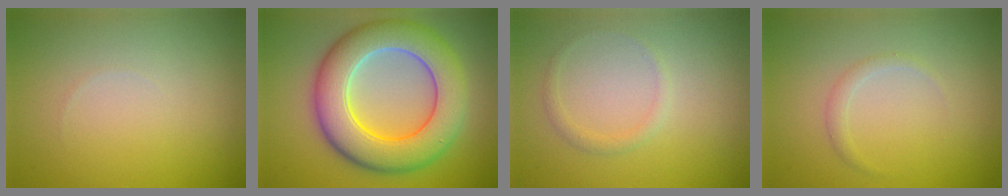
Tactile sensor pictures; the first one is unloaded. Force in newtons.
{"total": 9.7, "press": 9.7, "slide": 0.7}
{"total": 1.0, "press": 1.0, "slide": 0.0}
{"total": 0.9, "press": 0.9, "slide": 0.1}